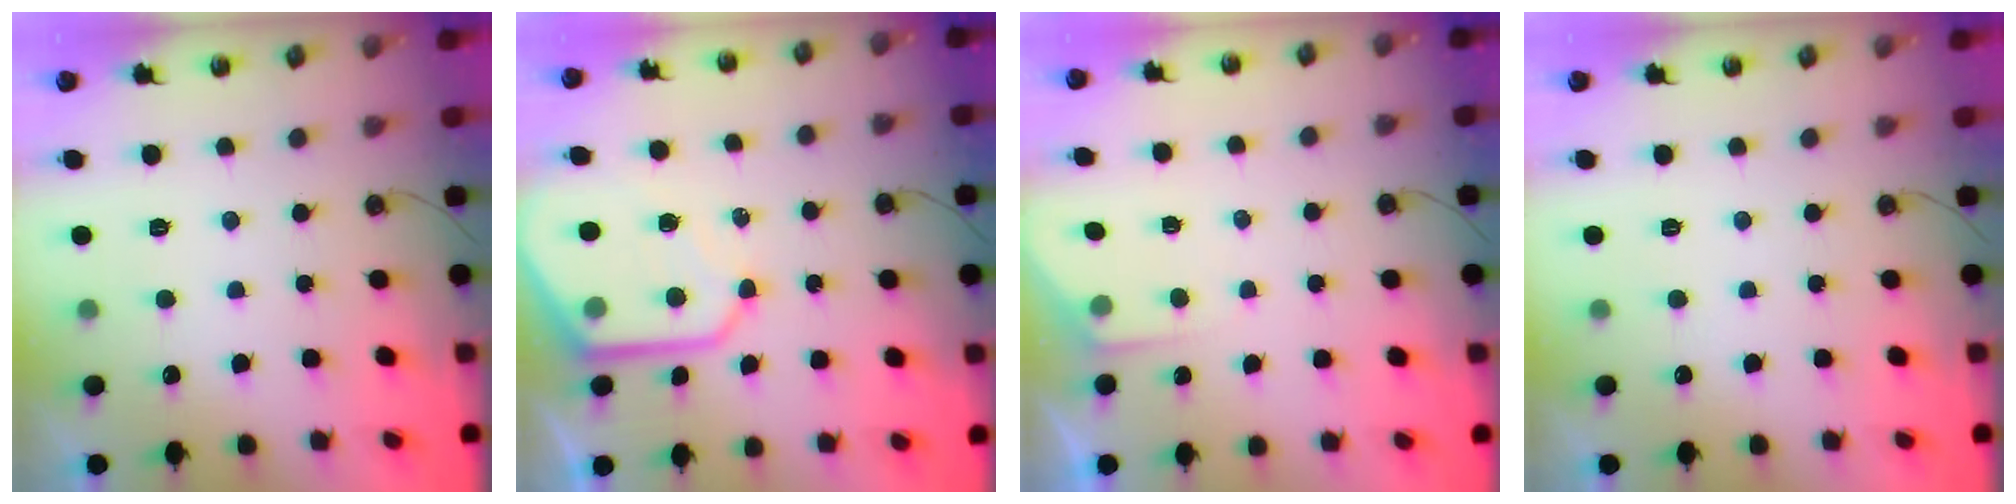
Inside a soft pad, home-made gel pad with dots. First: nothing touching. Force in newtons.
{"total": 13.4, "press": 13.4, "slide": 1.3}
{"total": 3.6, "press": 3.6, "slide": 0.3}
{"total": 0.0}